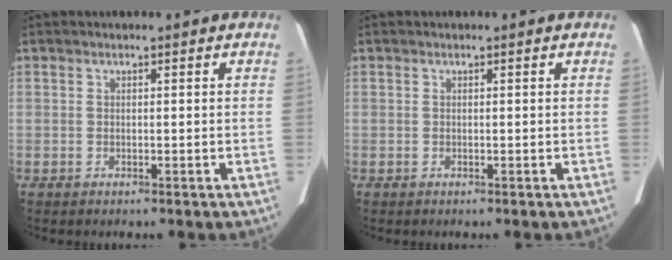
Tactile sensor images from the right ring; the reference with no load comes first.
{"total": 0.0}